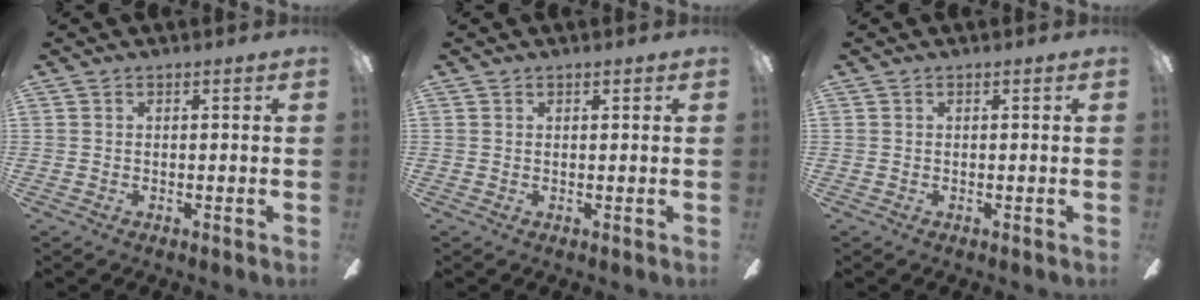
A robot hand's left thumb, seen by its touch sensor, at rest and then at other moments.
{"total": 0.7, "force": [0.6, 0.2, 0.0], "torque": [0.008, -0.005, 0.011]}
{"total": 0.0}